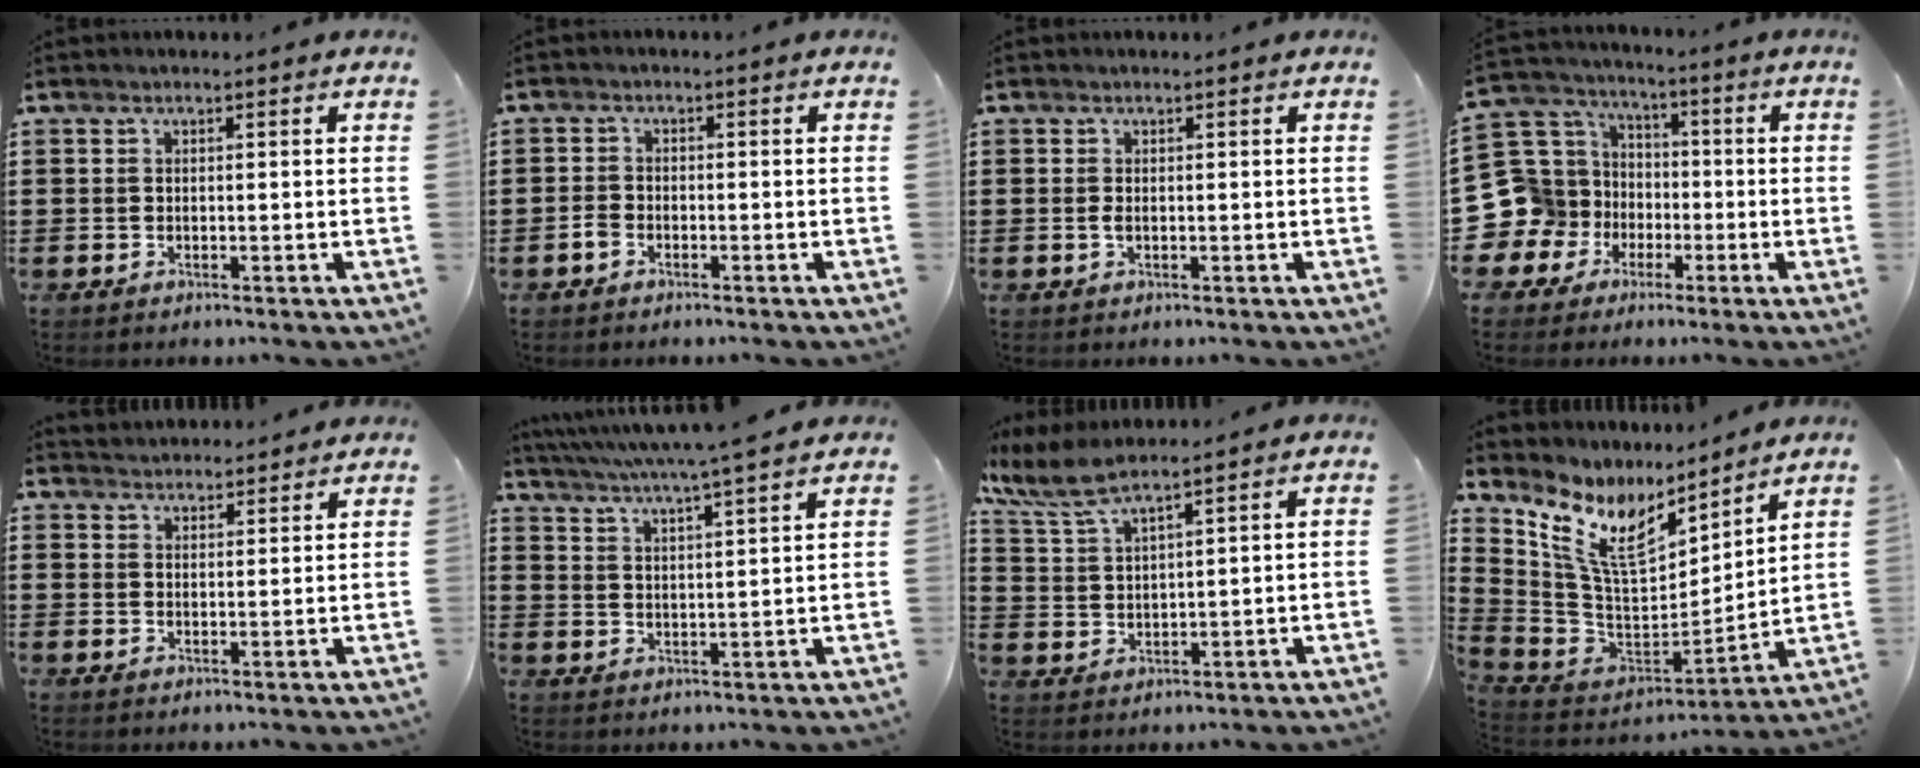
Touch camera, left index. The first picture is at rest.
{"total": 1.6, "force": [-1.2, 1.0, 0.7], "torque": [-0.024, 0.000, -0.026]}
{"total": 0.8, "force": [-0.1, 0.3, 0.8], "torque": [-0.017, -0.001, -0.002]}
{"total": 12.3, "force": [-3.3, 11.5, 2.9], "torque": [-0.141, 0.001, -0.054]}
{"total": 2.7, "force": [2.6, 0.0, -0.7], "torque": [0.005, -0.007, 0.050]}
{"total": 5.0, "force": [4.5, -1.1, 1.9], "torque": [-0.056, -0.032, 0.073]}
{"total": 6.0, "force": [5.1, 0.7, 3.1], "torque": [-0.079, -0.014, 0.091]}
{"total": 10.7, "force": [7.3, 4.2, 6.6], "torque": [-0.175, -0.058, 0.129]}